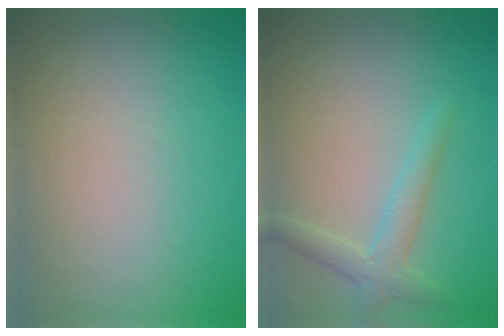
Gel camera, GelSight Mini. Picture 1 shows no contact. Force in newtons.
{"total": 2.3, "press": 2.3, "slide": 0.2}